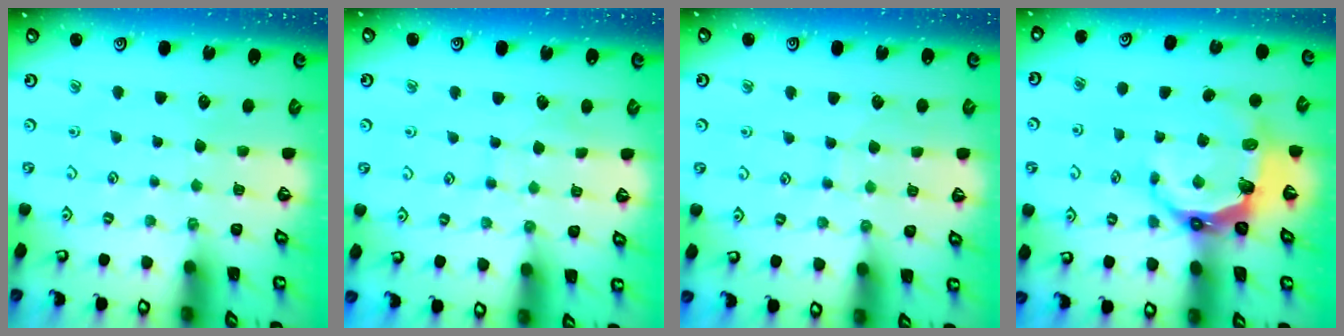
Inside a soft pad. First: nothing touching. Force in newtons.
{"total": 4.7, "press": 4.7, "slide": 0.4}
{"total": 6.3, "press": 6.3, "slide": 0.6}
{"total": 9.2, "press": 7.5, "slide": 5.2}